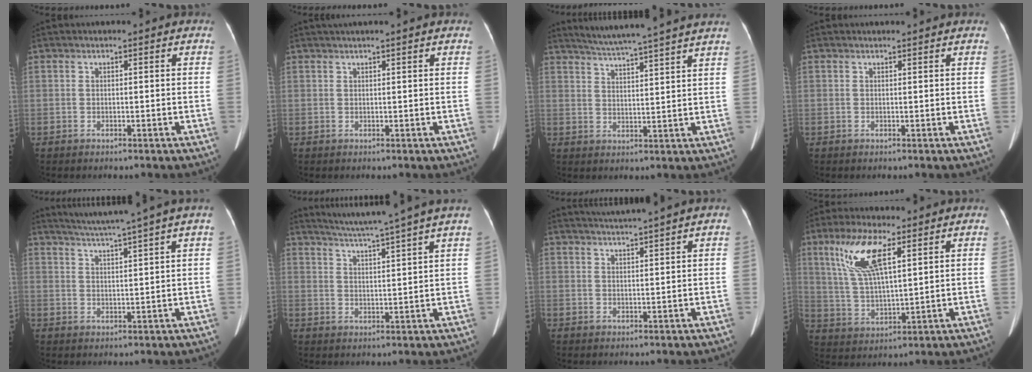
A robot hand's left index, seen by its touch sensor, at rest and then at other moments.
{"total": 3.1, "force": [2.5, -0.4, 1.7], "torque": [-0.021, 0.032, 0.039]}
{"total": 14.2, "force": [12.6, -1.3, 6.4], "torque": [-0.109, 0.000, 0.168]}
{"total": 1.2, "force": [1.1, 0.2, 0.1], "torque": [-0.011, 0.013, 0.015]}
{"total": 8.2, "force": [6.9, -2.0, 3.8], "torque": [-0.064, 0.008, 0.104]}
{"total": 11.3, "force": [9.7, -2.2, 5.3], "torque": [-0.092, -0.005, 0.139]}
{"total": 4.5, "force": [4.0, -1.5, 1.6], "torque": [-0.028, 0.007, 0.063]}
{"total": 10.5, "force": [5.1, 2.5, 8.8], "torque": [-0.192, 0.011, 0.106]}